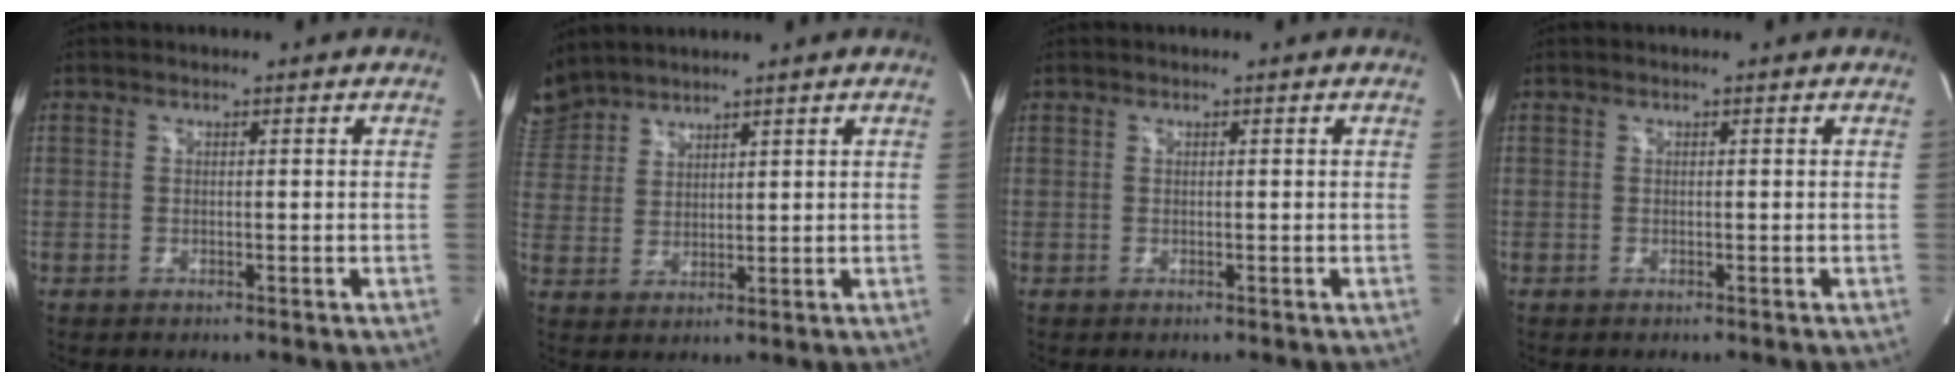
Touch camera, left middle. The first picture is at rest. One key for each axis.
{"total": 6.6, "fx": 6.2, "fy": 2.3, "fz": 0.3, "tx": -0.016, "ty": 0.016, "tz": 0.134}
{"total": 0.0}
{"total": 0.0}